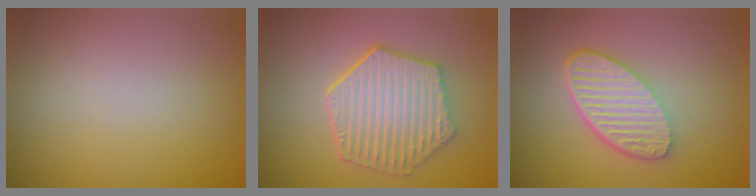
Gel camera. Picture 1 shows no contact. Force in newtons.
{"total": 6.3, "press": 5.0, "slide": 3.7}
{"total": 5.9, "press": 4.2, "slide": 4.1}